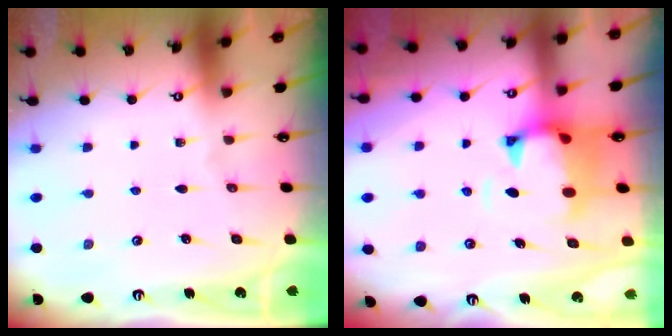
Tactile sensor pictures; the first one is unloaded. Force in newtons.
{"total": 1.6, "press": 1.2, "slide": 1.1}